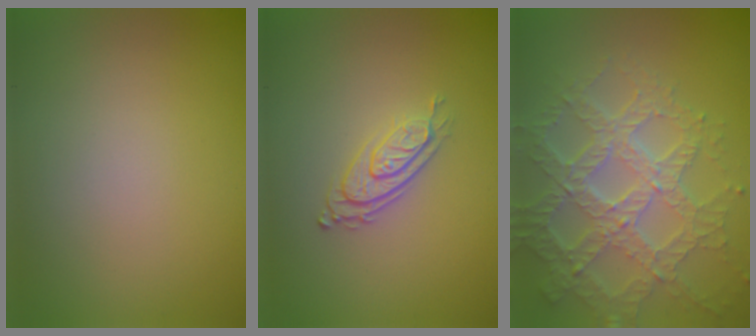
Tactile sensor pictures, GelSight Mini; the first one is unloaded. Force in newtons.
{"total": 2.8, "press": 2.0, "slide": 1.9}
{"total": 7.2, "press": 5.1, "slide": 5.1}